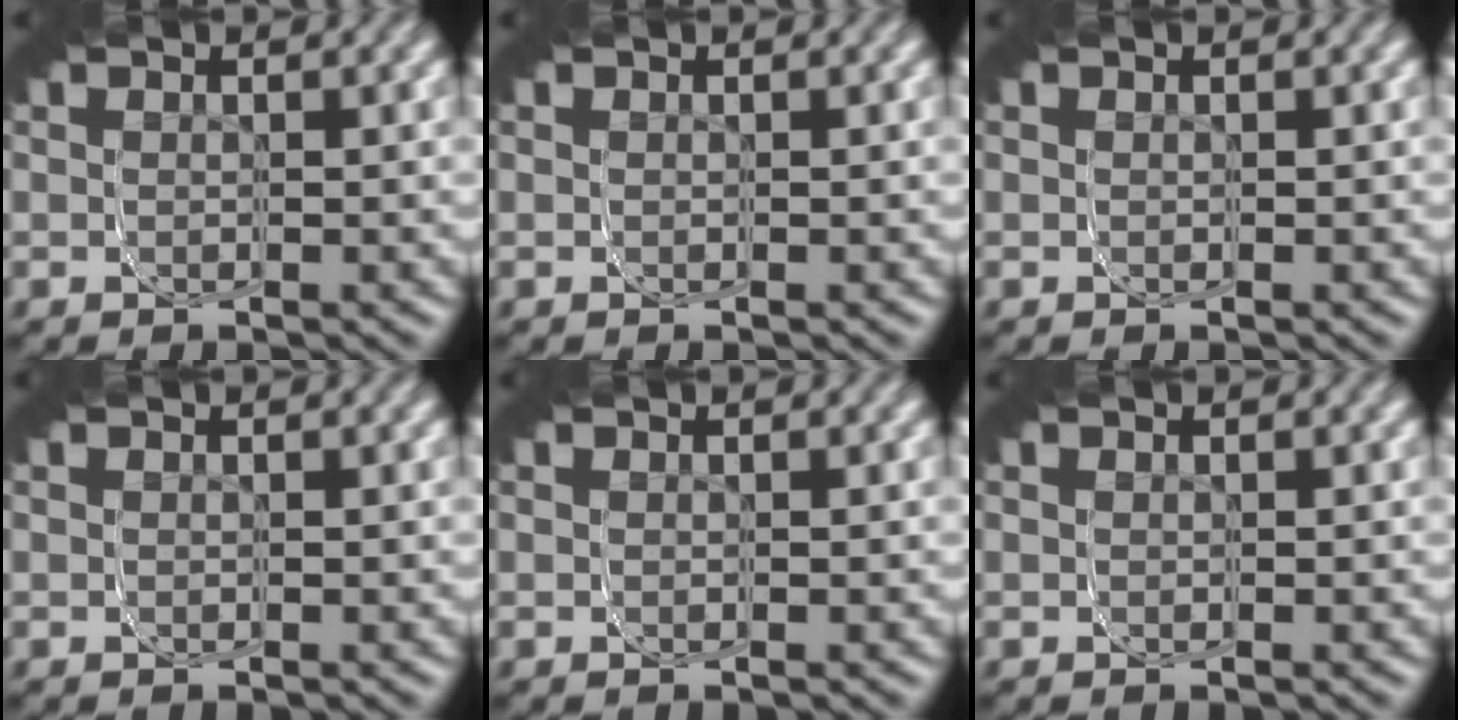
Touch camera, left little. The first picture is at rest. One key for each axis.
{"total": 0.0}
{"total": 0.0}
{"total": 0.0}
{"total": 0.0}
{"total": 0.0}